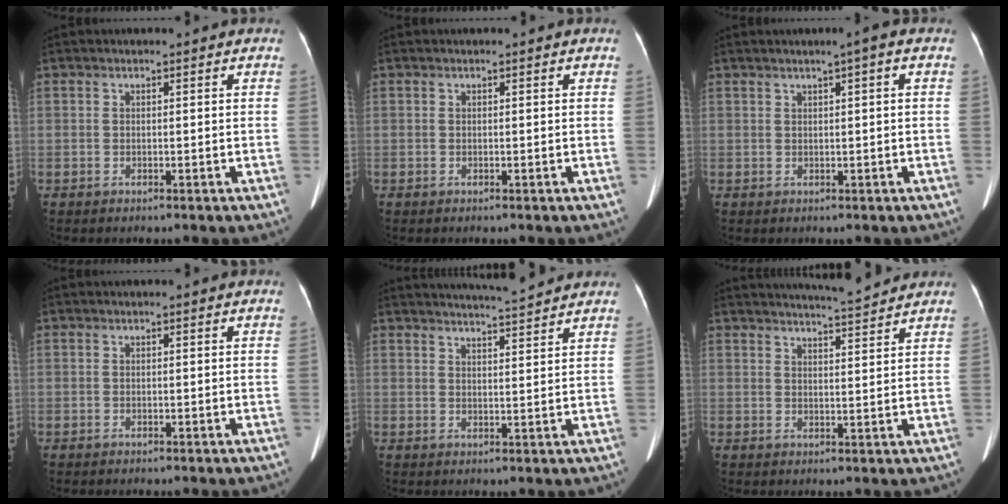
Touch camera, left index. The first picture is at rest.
{"total": 0.0}
{"total": 1.9, "force": [0.9, -0.1, 1.7], "torque": [-0.027, 0.004, 0.013]}
{"total": 0.0}
{"total": 7.3, "force": [6.9, -0.2, 2.1], "torque": [-0.043, 0.008, 0.096]}
{"total": 6.3, "force": [6.1, -0.4, 1.5], "torque": [-0.033, 0.003, 0.085]}